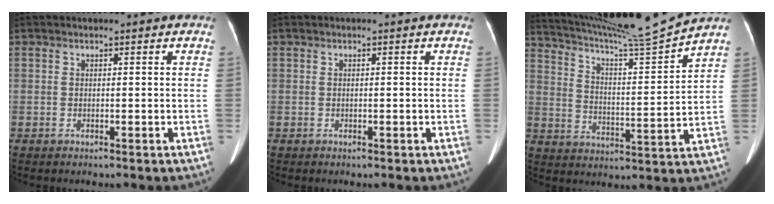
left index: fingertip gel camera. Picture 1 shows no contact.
{"total": 0.0}
{"total": 15.7, "force": [14.7, -2.8, 4.7], "torque": [-0.093, -0.042, 0.235]}